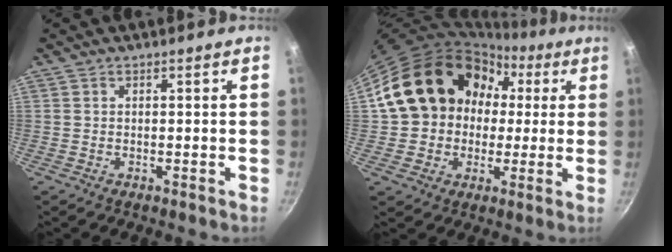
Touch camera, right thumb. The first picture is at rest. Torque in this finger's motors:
{"motor_torque": [-0.63, 3.16, 1.04, -0.73, 0.67]}